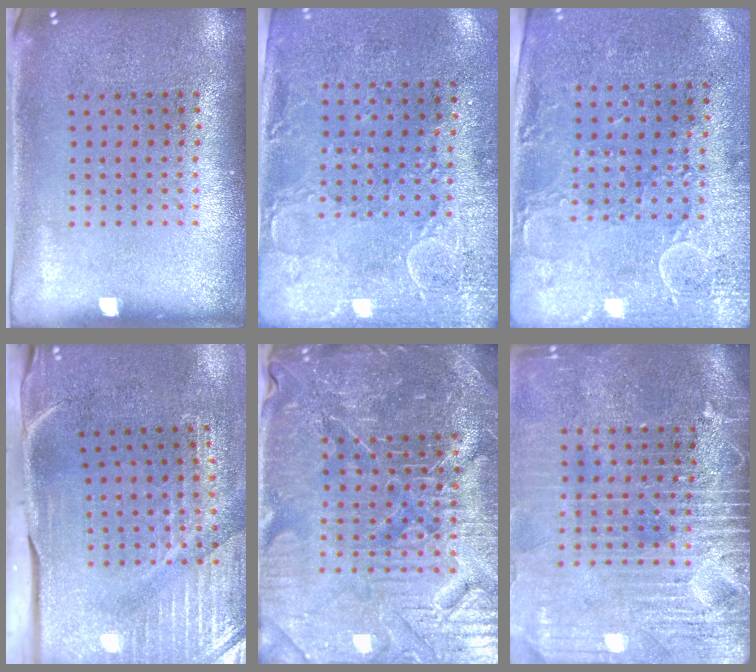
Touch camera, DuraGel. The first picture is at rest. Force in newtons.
{"total": 3.0, "press": 2.3, "slide": 1.9}
{"total": 3.0, "press": 2.4, "slide": 1.7}
{"total": 4.7, "press": 4.0, "slide": 2.5}
{"total": 5.7, "press": 5.3, "slide": 1.9}
{"total": 4.3, "press": 3.7, "slide": 2.2}